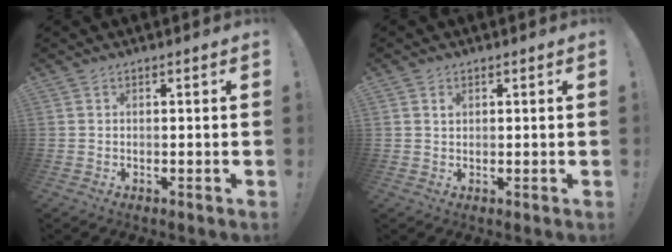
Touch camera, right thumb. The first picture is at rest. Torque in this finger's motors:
{"motor_torque": [-0.22, 0.03, -0.09, 0.20, -0.08]}